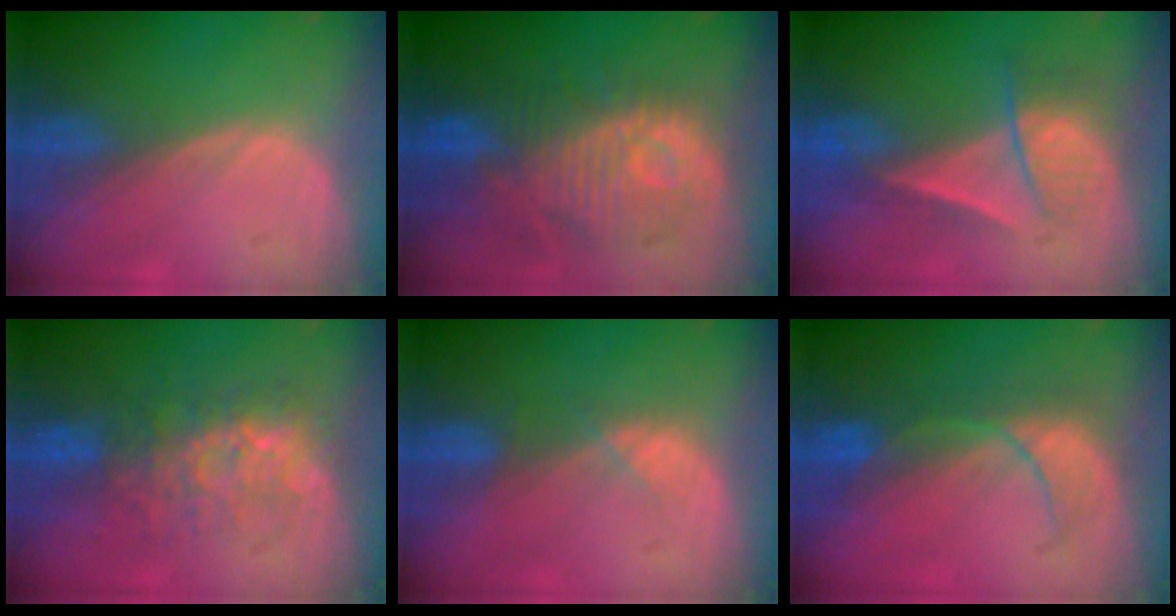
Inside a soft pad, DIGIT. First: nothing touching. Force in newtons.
{"total": 11.3, "press": 10.6, "slide": 3.7}
{"total": 7.1, "press": 6.1, "slide": 3.7}
{"total": 8.0, "press": 7.8, "slide": 1.8}
{"total": 2.3, "press": 2.2, "slide": 0.7}
{"total": 5.9, "press": 5.9, "slide": 0.8}